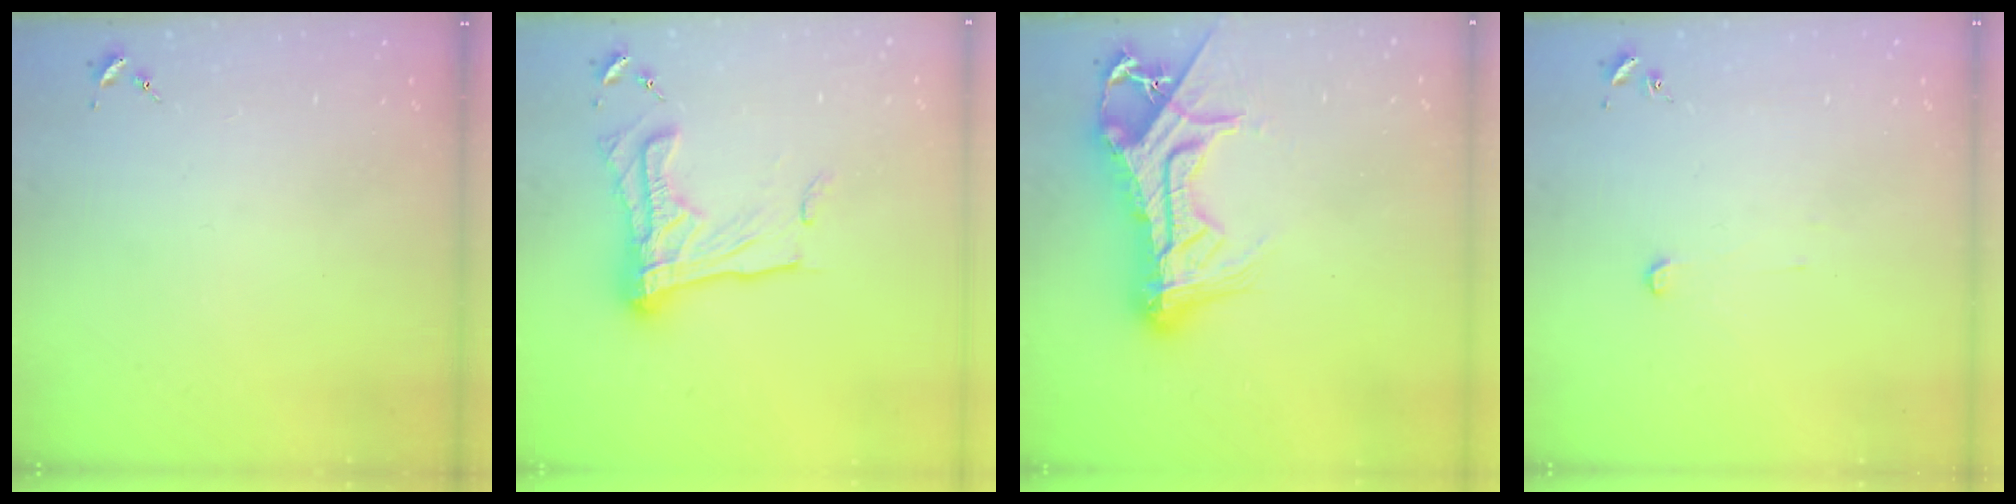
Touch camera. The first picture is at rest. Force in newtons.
{"total": 18.7, "press": 18.7, "slide": 1.5}
{"total": 19.6, "press": 19.5, "slide": 1.8}
{"total": 2.6, "press": 2.6, "slide": 0.2}